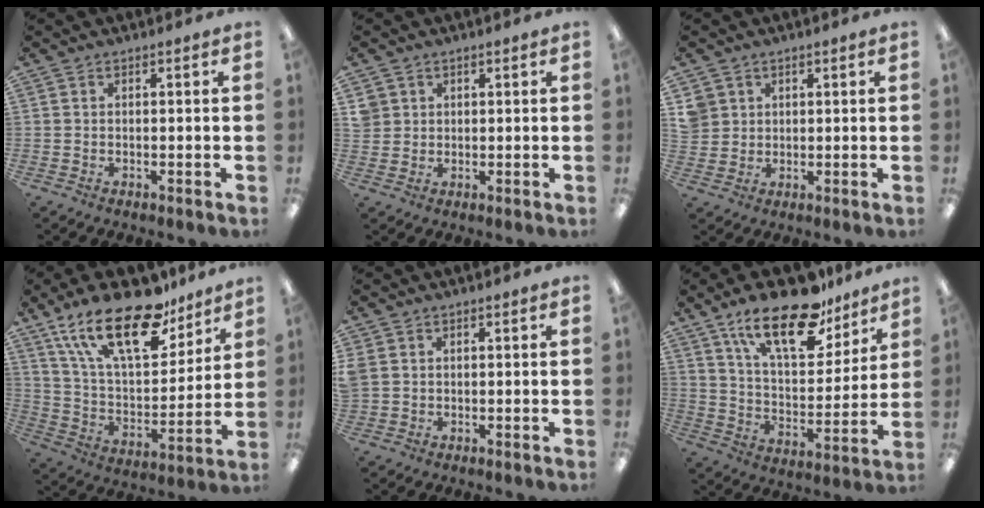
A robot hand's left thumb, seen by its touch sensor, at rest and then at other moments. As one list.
[{"total": 3.4, "force": [1.3, 3.1, 0.4], "torque": [-0.009, 0.003, 0.023]}, {"total": 4.6, "force": [1.8, 4.1, 0.5], "torque": [-0.017, 0.006, 0.034]}, {"total": 24.2, "force": [16.2, 10.0, 14.8], "torque": [-0.268, -0.090, 0.282]}, {"total": 2.6, "force": [0.8, 2.3, 1.0], "torque": [-0.021, 0.003, 0.016]}, {"total": 21.4, "force": [15.0, 8.6, 12.6], "torque": [-0.205, -0.083, 0.257]}]